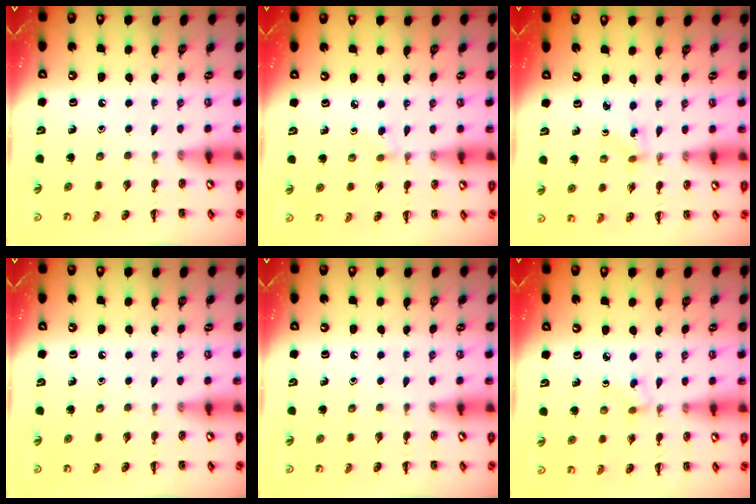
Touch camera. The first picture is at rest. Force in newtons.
{"total": 2.9, "press": 2.7, "slide": 1.0}
{"total": 2.5, "press": 2.3, "slide": 1.0}
{"total": 0.0}
{"total": 0.0}
{"total": 2.9, "press": 2.6, "slide": 1.2}